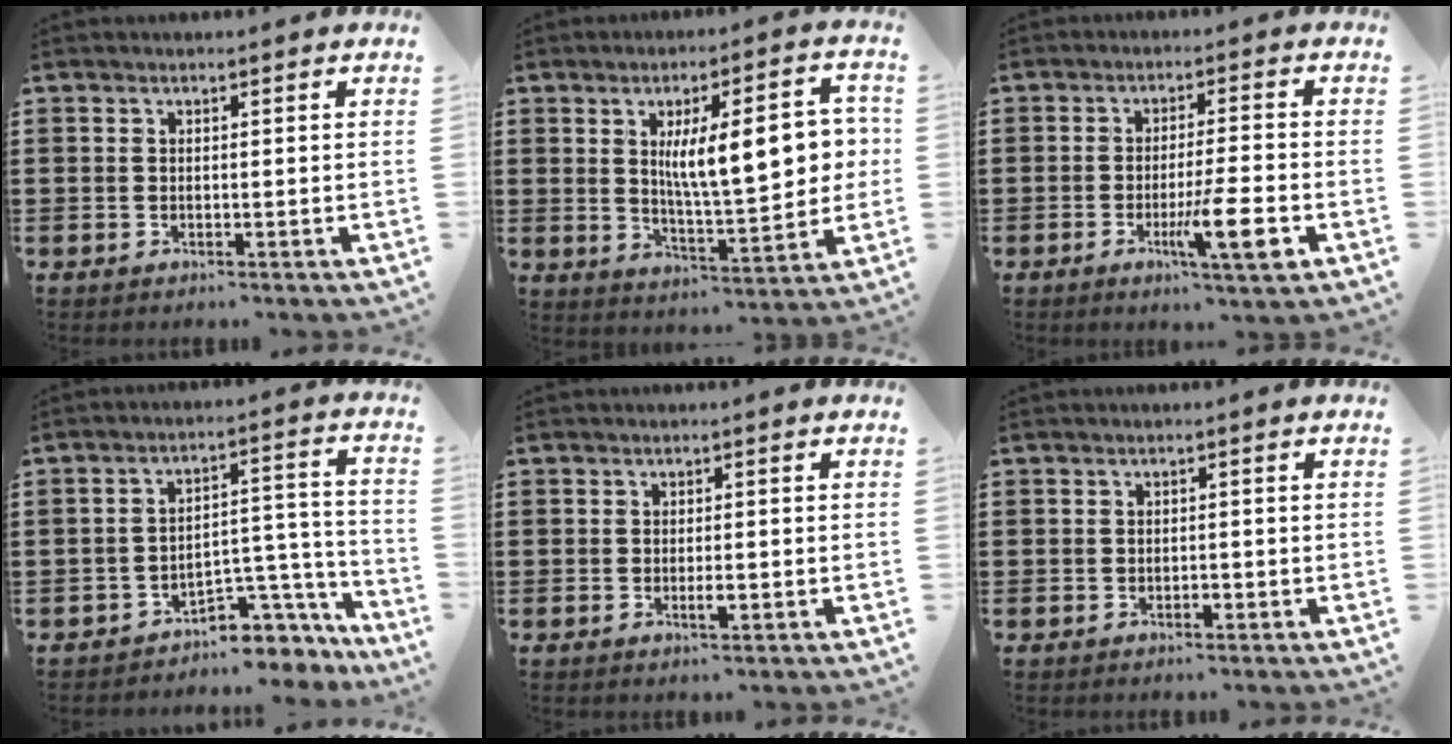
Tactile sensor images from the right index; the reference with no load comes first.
{"total": 12.8, "force": [2.5, 4.0, 11.9], "torque": [-0.177, -0.001, 0.035]}
{"total": 8.3, "force": [-3.2, 0.8, 7.6], "torque": [-0.130, -0.010, -0.054]}
{"total": 5.8, "force": [-4.9, 2.3, 2.0], "torque": [-0.033, 0.014, -0.094]}
{"total": 1.7, "force": [-0.6, 0.4, 1.5], "torque": [-0.034, -0.003, -0.012]}
{"total": 0.8, "force": [-0.4, 0.4, 0.5], "torque": [-0.012, -0.002, -0.008]}